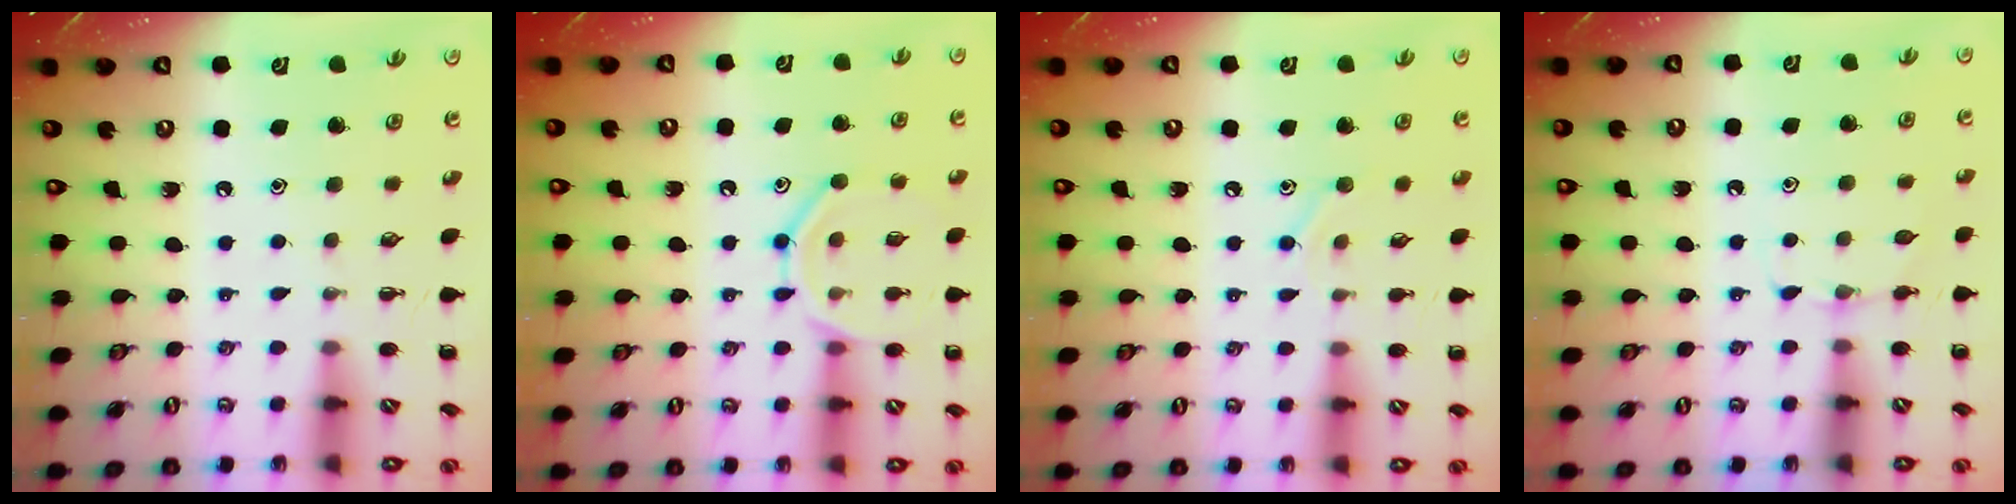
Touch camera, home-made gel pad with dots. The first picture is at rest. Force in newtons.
{"total": 11.6, "press": 11.5, "slide": 1.1}
{"total": 7.8, "press": 7.6, "slide": 1.6}
{"total": 4.9, "press": 4.6, "slide": 1.5}